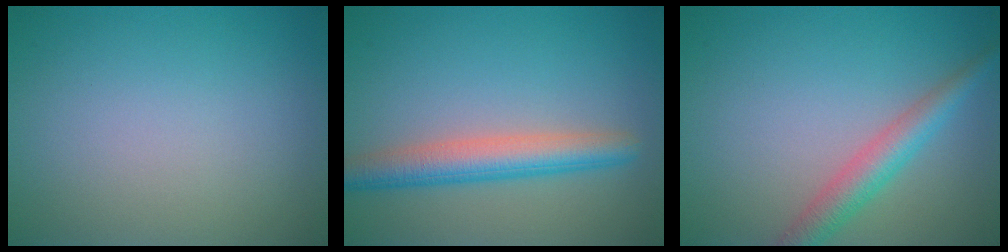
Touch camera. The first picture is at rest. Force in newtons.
{"total": 4.5, "press": 4.5, "slide": 0.1}
{"total": 3.4, "press": 3.4, "slide": 0.1}